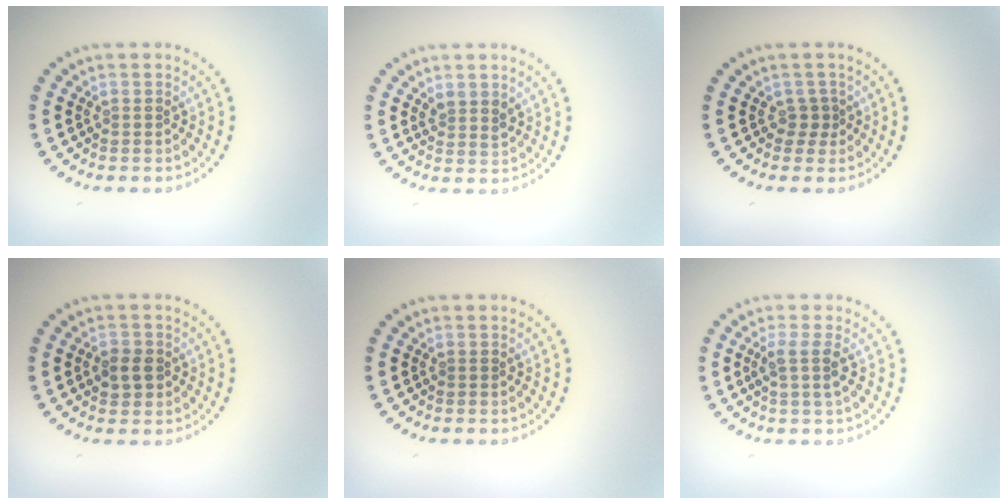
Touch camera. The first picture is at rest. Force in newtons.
{"total": 1.5, "press": 1.3, "slide": 0.8}
{"total": 1.3, "press": 0.9, "slide": 0.9}
{"total": 2.2, "press": 2.1, "slide": 0.5}
{"total": 0.0}
{"total": 2.0, "press": 1.6, "slide": 1.2}